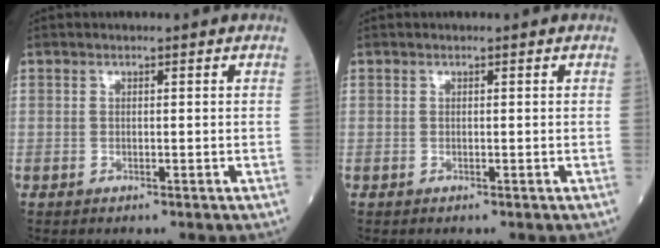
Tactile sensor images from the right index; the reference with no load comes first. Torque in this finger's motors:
{"motor_torque": [0.05, 0.03, 0.04, 0.01]}